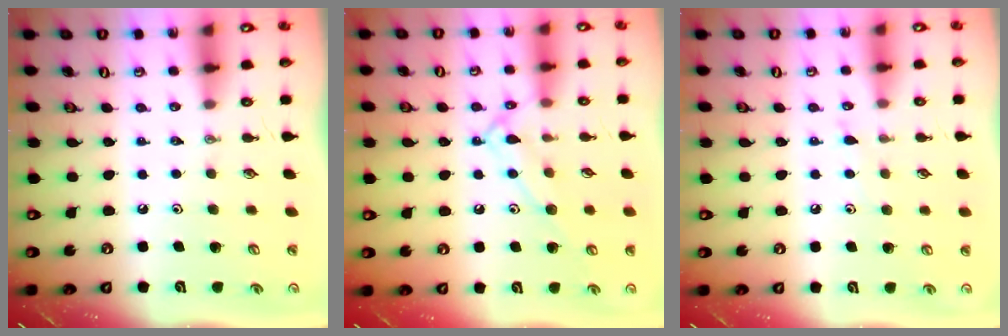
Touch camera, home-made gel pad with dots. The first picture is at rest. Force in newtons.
{"total": 11.3, "press": 11.3, "slide": 0.7}
{"total": 5.7, "press": 5.7, "slide": 0.6}